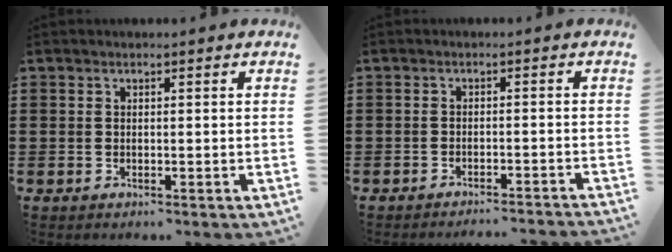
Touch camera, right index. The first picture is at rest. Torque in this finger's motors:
{"motor_torque": [-0.04, 0.20, 0.05, 0.02]}